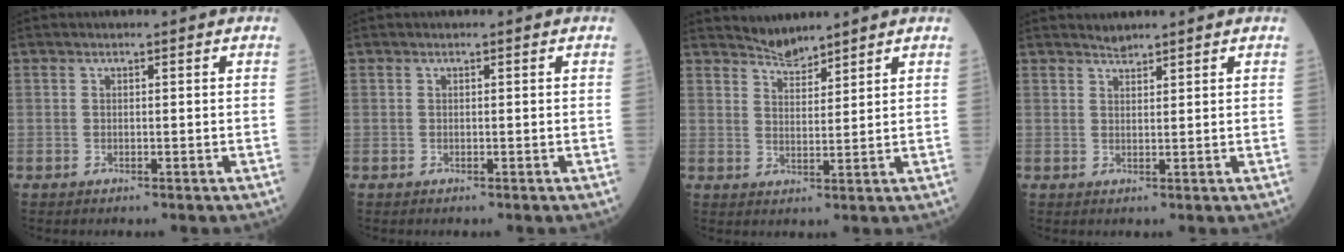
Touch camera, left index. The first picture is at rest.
{"total": 0.0}
{"total": 3.5, "force": [3.5, 0.2, 0.0], "torque": [-0.006, 0.005, 0.066]}
{"total": 1.5, "force": [1.5, 0.0, -0.1], "torque": [-0.006, 0.008, 0.031]}